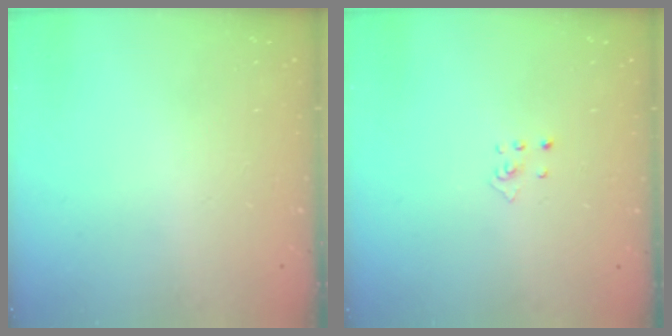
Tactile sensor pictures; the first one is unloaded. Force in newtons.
{"total": 2.9, "press": 2.9, "slide": 0.3}